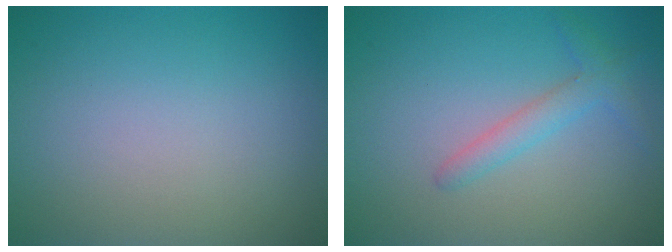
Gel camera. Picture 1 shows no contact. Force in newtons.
{"total": 2.2, "press": 2.2, "slide": 0.1}